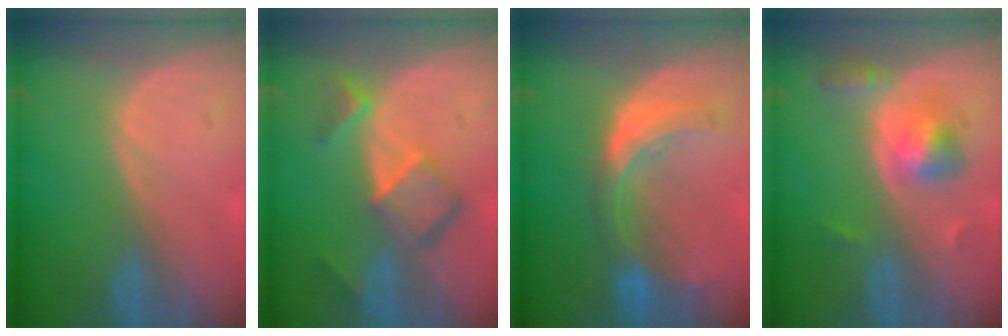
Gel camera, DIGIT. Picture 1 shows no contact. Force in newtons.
{"total": 7.0, "press": 6.0, "slide": 3.5}
{"total": 8.1, "press": 7.2, "slide": 3.7}
{"total": 5.1, "press": 5.1, "slide": 0.9}